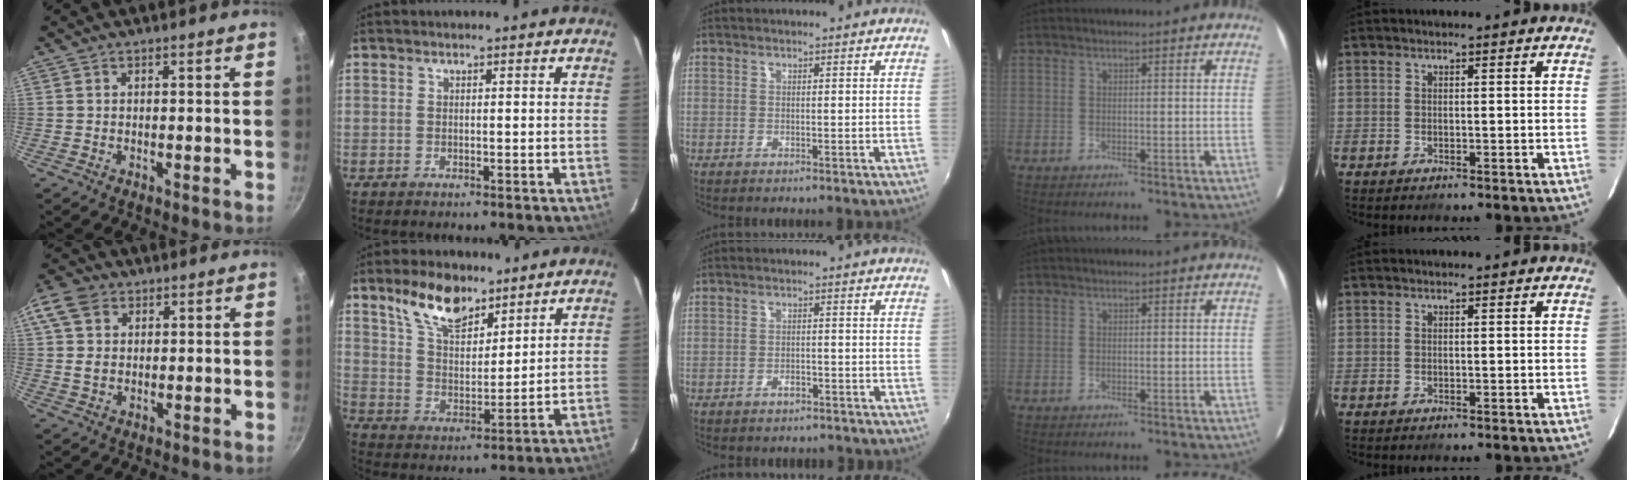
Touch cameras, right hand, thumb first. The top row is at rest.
{"thumb": {"total": 8.5, "force": [3.1, 6.3, 4.8], "torque": [-0.083, -0.002, 0.049]}, "index": {"total": 11.4, "force": [8.0, 5.2, 6.3], "torque": [-0.110, 0.008, 0.151]}, "middle": {"total": 4.3, "force": [-3.7, 1.7, 1.2], "torque": [-0.030, -0.001, -0.048]}}